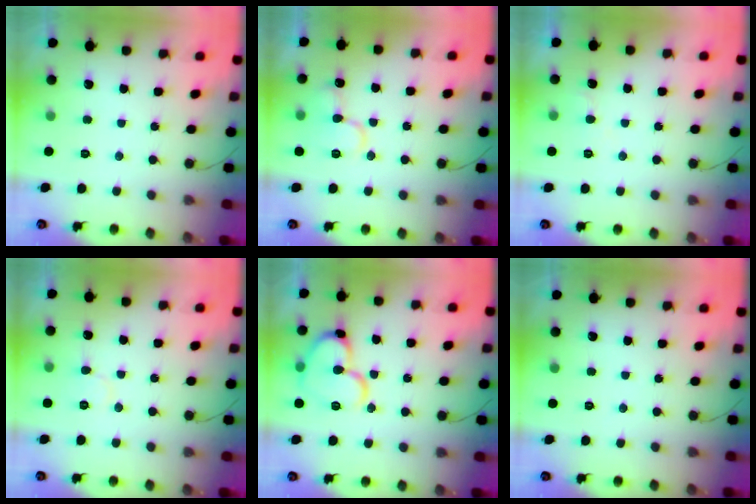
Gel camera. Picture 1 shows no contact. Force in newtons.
{"total": 11.3, "press": 11.2, "slide": 1.5}
{"total": 4.9, "press": 4.8, "slide": 0.5}
{"total": 5.2, "press": 5.2, "slide": 0.5}
{"total": 14.6, "press": 14.5, "slide": 2.1}
{"total": 0.0}